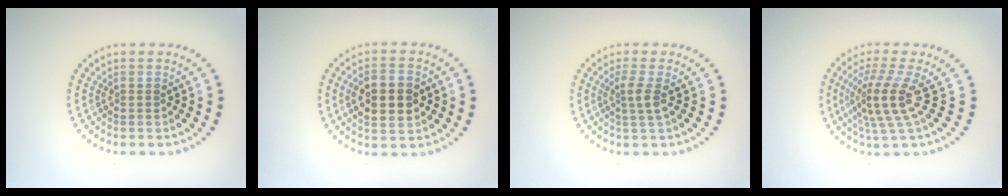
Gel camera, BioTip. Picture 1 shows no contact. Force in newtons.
{"total": 4.9, "press": 4.8, "slide": 0.2}
{"total": 1.8, "press": 1.3, "slide": 1.2}
{"total": 4.1, "press": 2.8, "slide": 2.9}